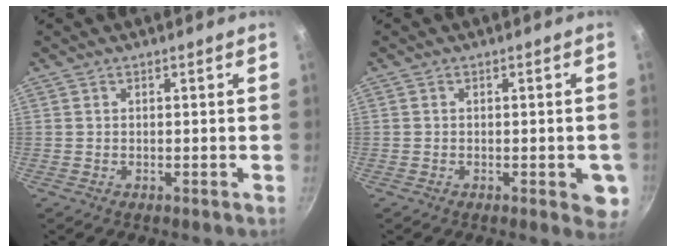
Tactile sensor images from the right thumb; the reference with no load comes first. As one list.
[{"total": 4.7, "force": [-1.4, 1.9, 4.1], "torque": [-0.030, -0.001, -0.018]}]